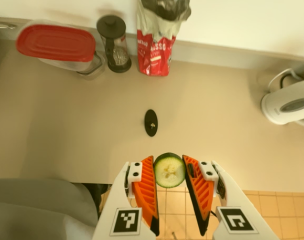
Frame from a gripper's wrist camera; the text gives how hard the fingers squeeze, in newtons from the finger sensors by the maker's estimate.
{"total": 9.0, "left": 8.8, "right": 9.3}